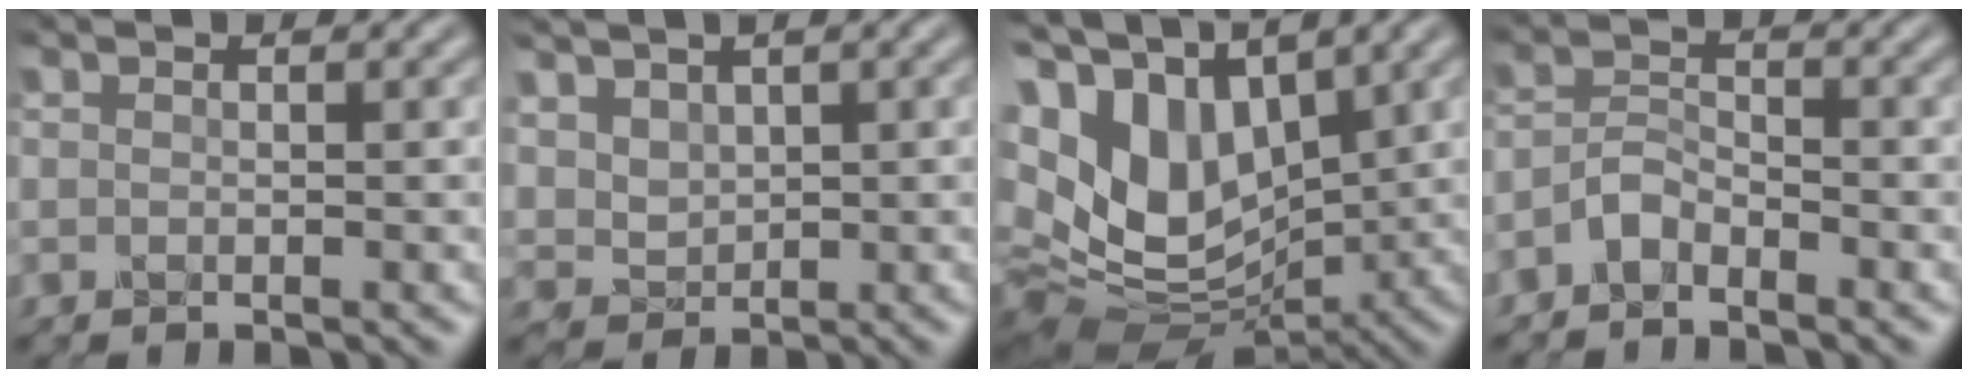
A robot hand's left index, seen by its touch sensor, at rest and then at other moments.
{"total": 2.3, "force": [1.5, 1.5, 0.8], "torque": [-0.026, -0.010, 0.044]}
{"total": 15.3, "force": [3.8, 10.3, 10.6], "torque": [-0.235, 0.002, 0.090]}
{"total": 2.0, "force": [-1.7, 0.7, 1.0], "torque": [-0.022, 0.011, -0.041]}